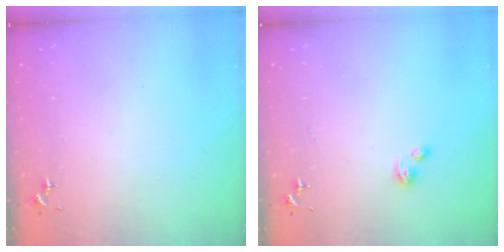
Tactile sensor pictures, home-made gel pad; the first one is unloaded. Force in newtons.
{"total": 2.6, "press": 2.6, "slide": 0.3}